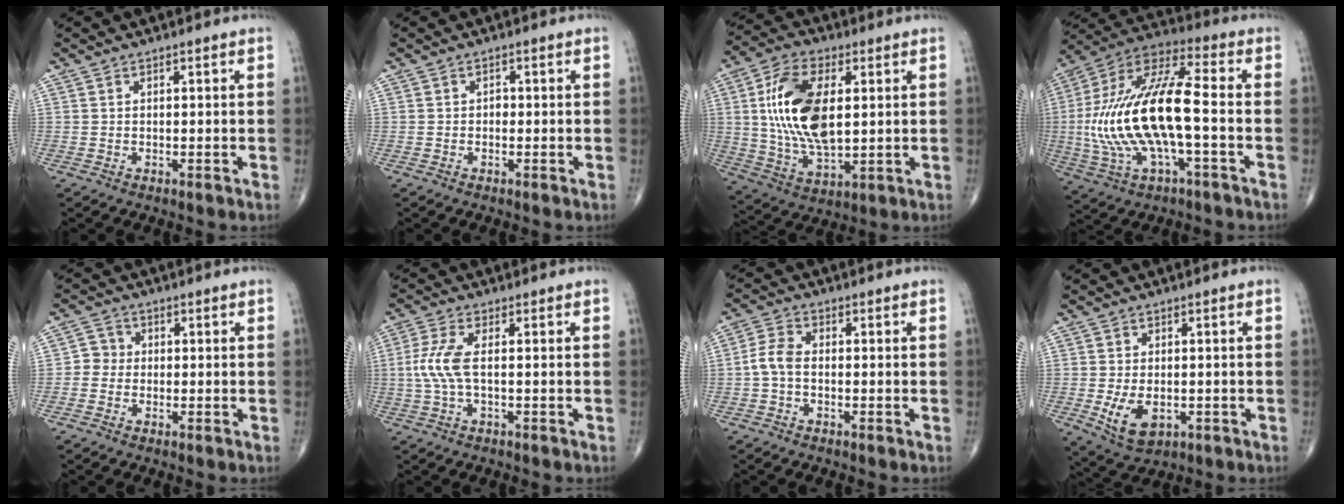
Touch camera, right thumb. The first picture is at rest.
{"total": 0.9, "force": [-0.2, 0.7, 0.5], "torque": [-0.001, 0.003, -0.008]}
{"total": 17.0, "force": [2.7, 8.7, 14.4], "torque": [-0.270, -0.008, 0.053]}
{"total": 22.1, "force": [-2.4, 7.8, 20.5], "torque": [-0.435, 0.035, -0.039]}
{"total": 3.0, "force": [-0.4, 2.8, 0.9], "torque": [0.005, 0.009, -0.018]}
{"total": 5.7, "force": [0.0, 1.8, 5.4], "torque": [-0.150, 0.007, -0.006]}
{"total": 4.2, "force": [-0.8, 2.5, 3.3], "torque": [-0.069, 0.013, -0.024]}
{"total": 6.8, "force": [-1.5, 4.1, 5.2], "torque": [-0.085, -0.008, -0.014]}